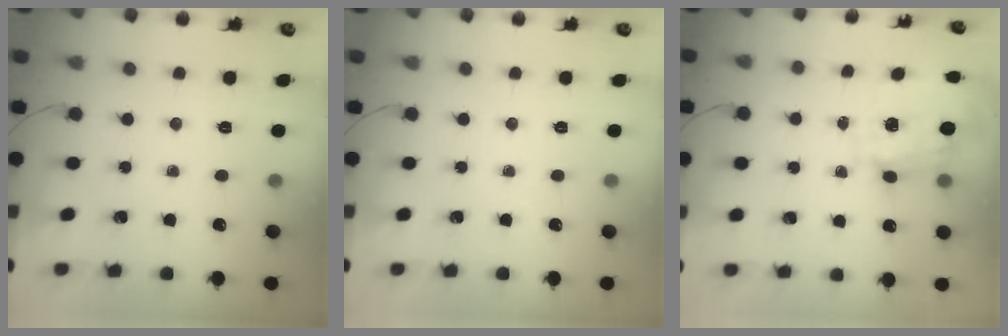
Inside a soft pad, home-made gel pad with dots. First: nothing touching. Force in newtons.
{"total": 0.0}
{"total": 3.5, "press": 3.4, "slide": 1.0}